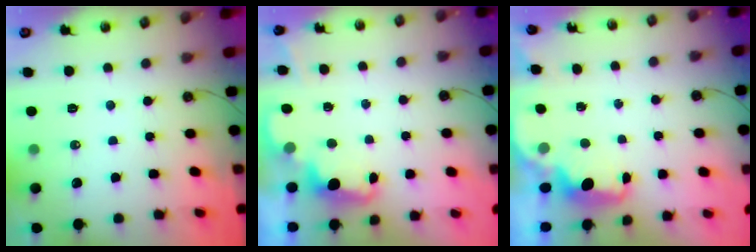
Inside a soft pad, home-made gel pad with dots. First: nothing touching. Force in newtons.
{"total": 2.3, "press": 2.3, "slide": 0.5}
{"total": 2.1, "press": 2.0, "slide": 0.7}